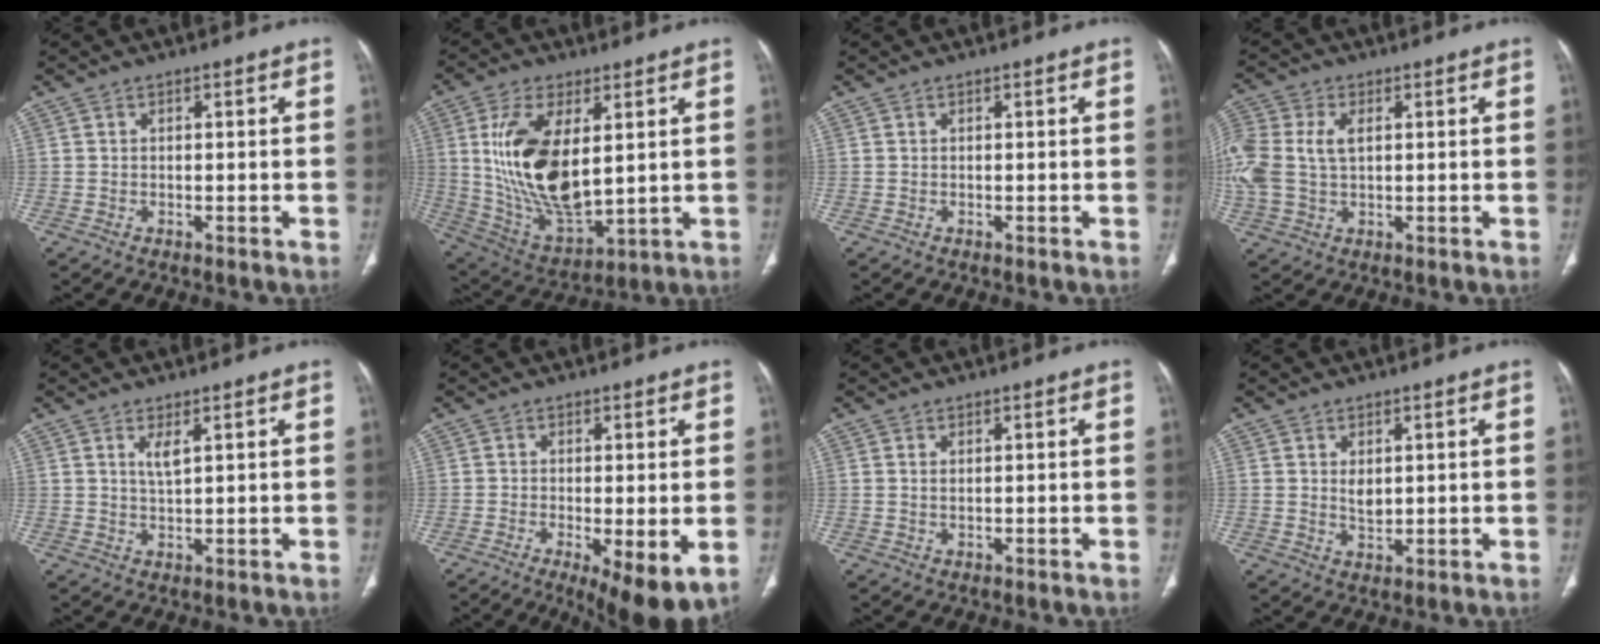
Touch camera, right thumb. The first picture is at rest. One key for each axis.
{"total": 18.8, "fx": 3.7, "fy": 9.1, "fz": 16.0, "tx": -0.301, "ty": -0.029, "tz": 0.084}
{"total": 0.0}
{"total": 12.9, "fx": 1.8, "fy": 8.2, "fz": 9.7, "tx": -0.259, "ty": 0.012, "tz": 0.038}
{"total": 2.4, "fx": 1.2, "fy": 0.6, "fz": 2.0, "tx": -0.042, "ty": -0.012, "tz": 0.027}
{"total": 9.9, "fx": -3.2, "fy": 2.9, "fz": 9.0, "tx": -0.141, "ty": -0.022, "tz": -0.045}
{"total": 0.6, "fx": 0.3, "fy": 0.2, "fz": 0.5, "tx": -0.011, "ty": -0.006, "tz": 0.006}
{"total": 2.8, "fx": 0.8, "fy": 1.6, "fz": 2.1, "tx": -0.026, "ty": -0.015, "tz": 0.017}